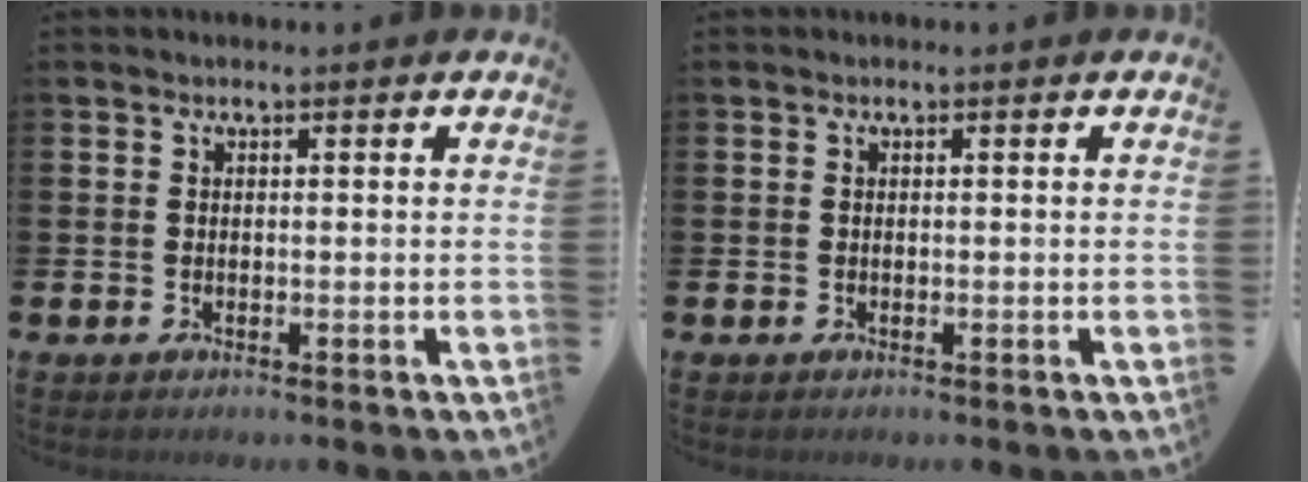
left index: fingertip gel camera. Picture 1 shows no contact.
{"total": 0.0}